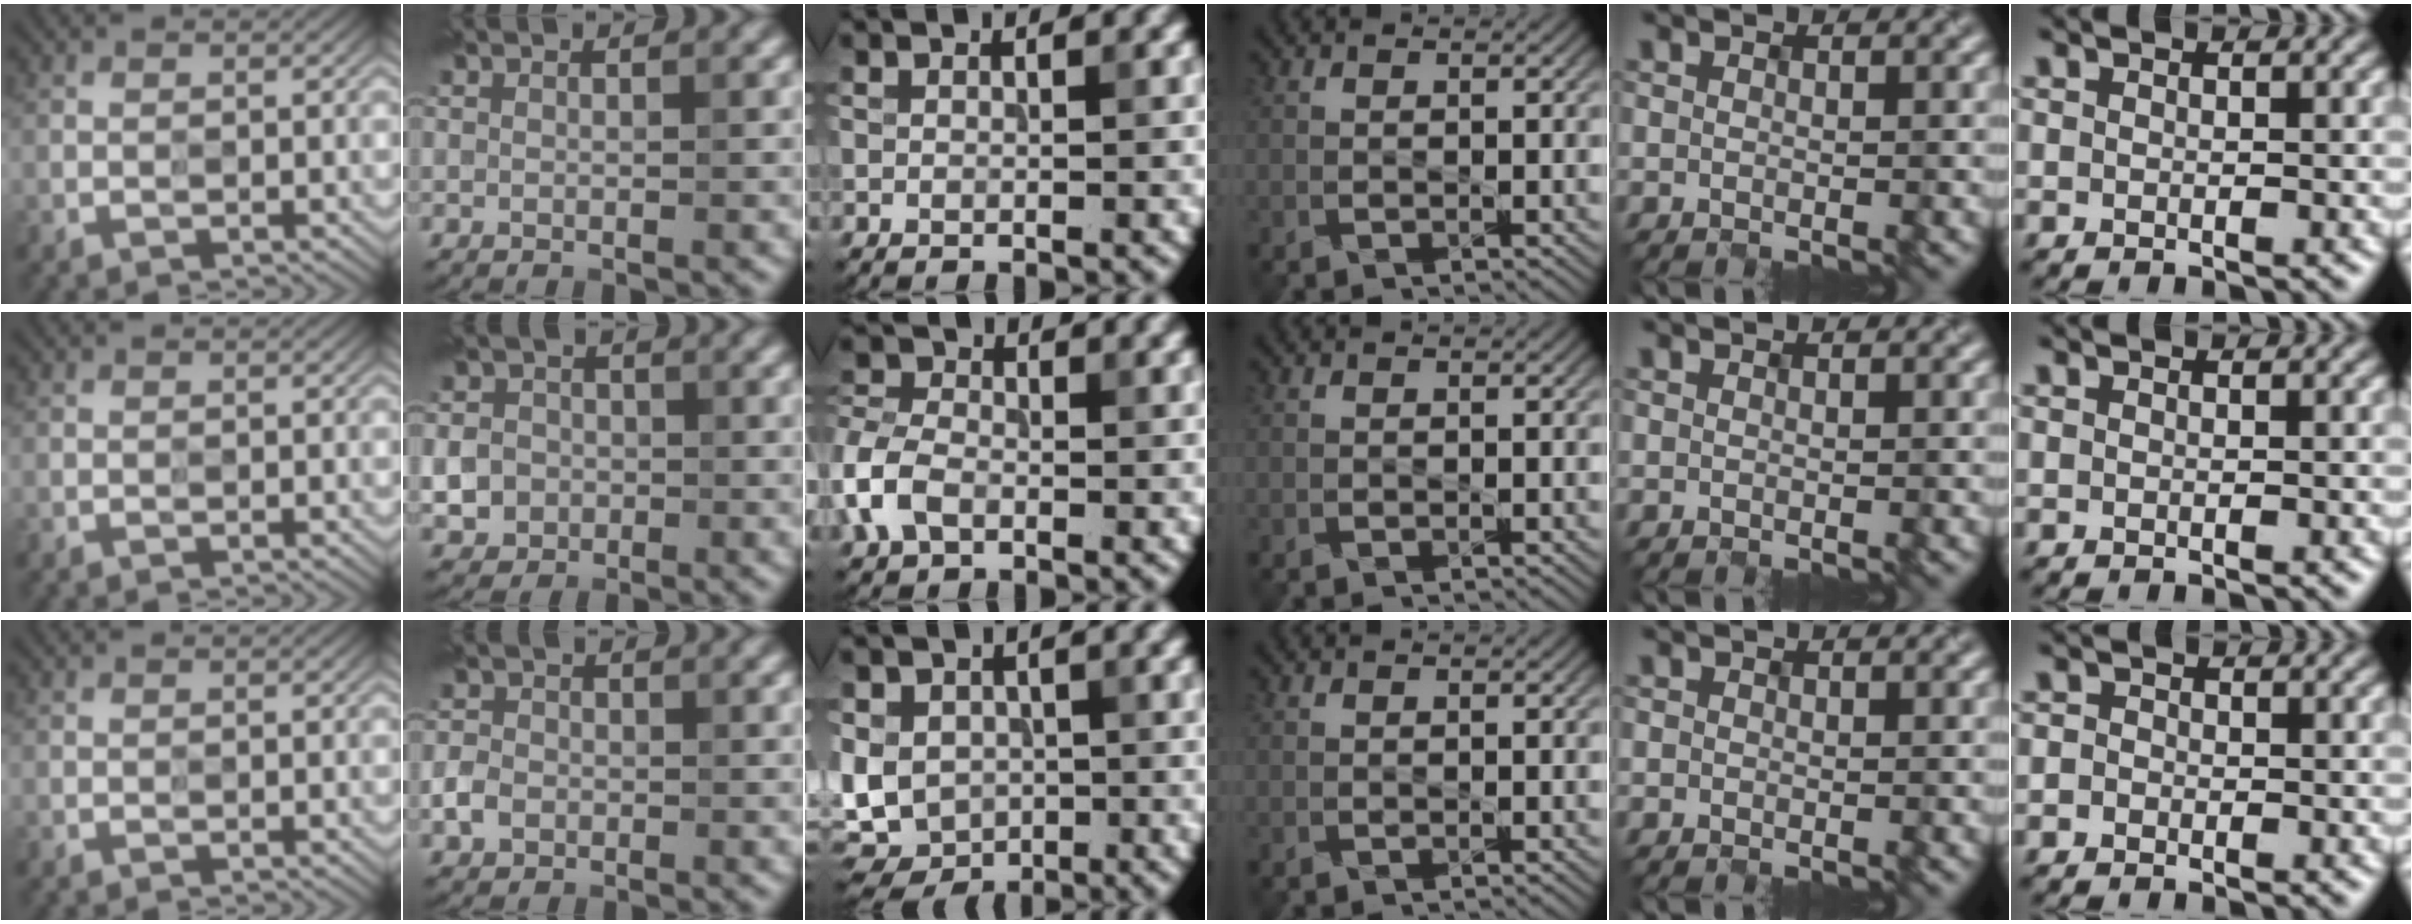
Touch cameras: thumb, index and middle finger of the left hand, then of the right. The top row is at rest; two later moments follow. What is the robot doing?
{"motion": "wipe", "object": "paper plate"}